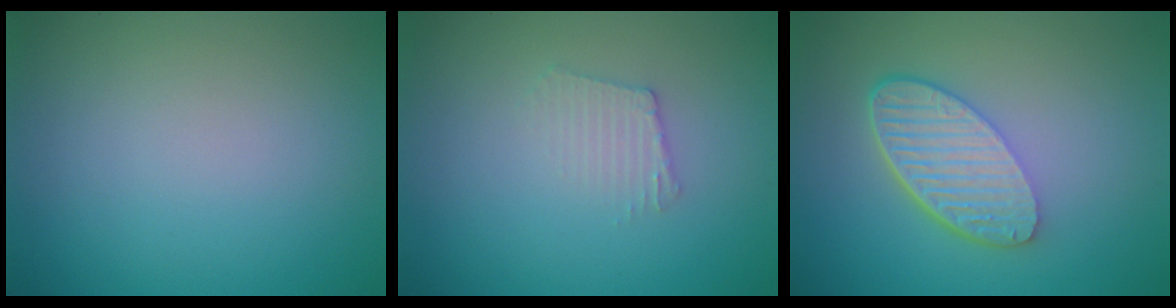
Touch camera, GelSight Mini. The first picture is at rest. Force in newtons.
{"total": 1.7, "press": 1.7, "slide": 0.2}
{"total": 5.6, "press": 4.0, "slide": 3.9}